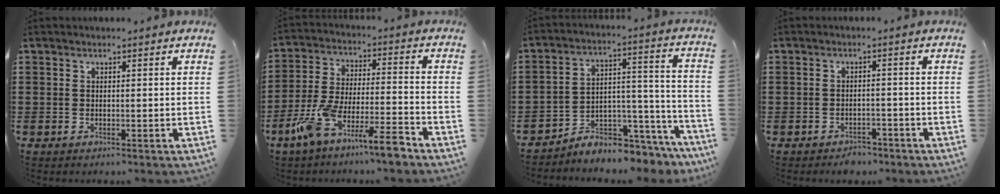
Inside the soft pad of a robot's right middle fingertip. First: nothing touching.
{"total": 10.2, "force": [-8.2, 0.8, 6.1], "torque": [-0.142, -0.001, -0.166]}
{"total": 5.9, "force": [-5.6, 1.1, 1.2], "torque": [-0.019, 0.005, -0.108]}
{"total": 2.0, "force": [-1.9, 0.5, 0.0], "torque": [-0.008, 0.000, -0.042]}